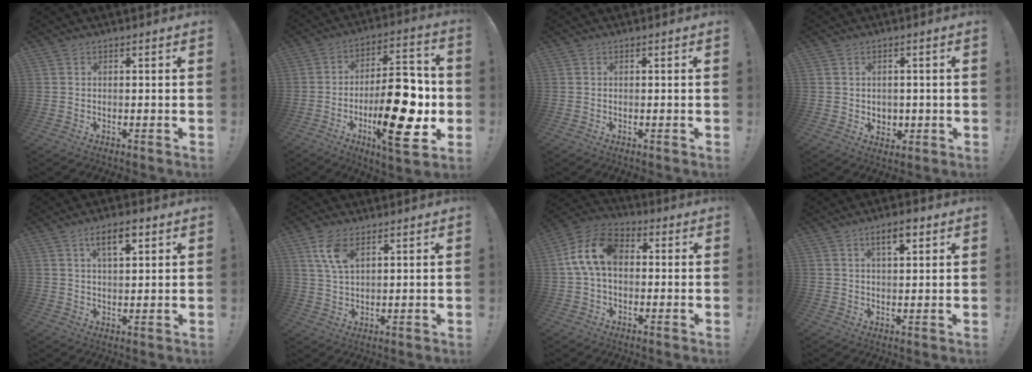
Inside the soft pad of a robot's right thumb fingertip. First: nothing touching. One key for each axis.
{"total": 24.1, "fx": -5.5, "fy": 9.5, "fz": 21.5, "tx": -0.331, "ty": 0.031, "tz": -0.079}
{"total": 0.0}
{"total": 3.5, "fx": 1.0, "fy": 3.2, "fz": 0.9, "tx": 0.001, "ty": -0.009, "tz": 0.018}
{"total": 6.5, "fx": 3.3, "fy": 2.5, "fz": 5.0, "tx": -0.075, "ty": -0.009, "tz": 0.052}
{"total": 7.7, "fx": 4.1, "fy": 3.7, "fz": 5.4, "tx": -0.102, "ty": -0.014, "tz": 0.074}
{"total": 13.1, "fx": 1.6, "fy": 8.5, "fz": 9.8, "tx": -0.188, "ty": 0.014, "tz": 0.031}
{"total": 5.1, "fx": 2.7, "fy": 1.8, "fz": 3.9, "tx": -0.054, "ty": -0.009, "tz": 0.041}